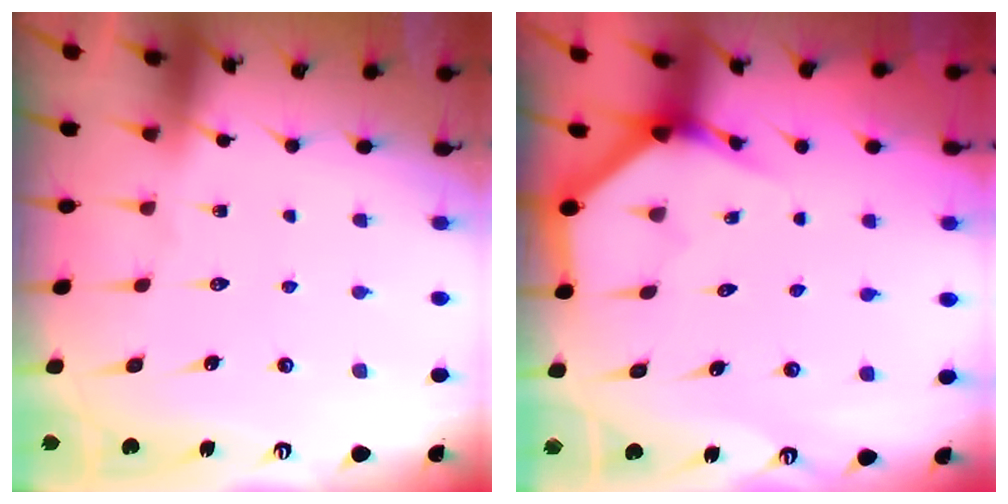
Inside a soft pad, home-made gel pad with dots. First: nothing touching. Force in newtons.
{"total": 3.7, "press": 3.7, "slide": 0.3}